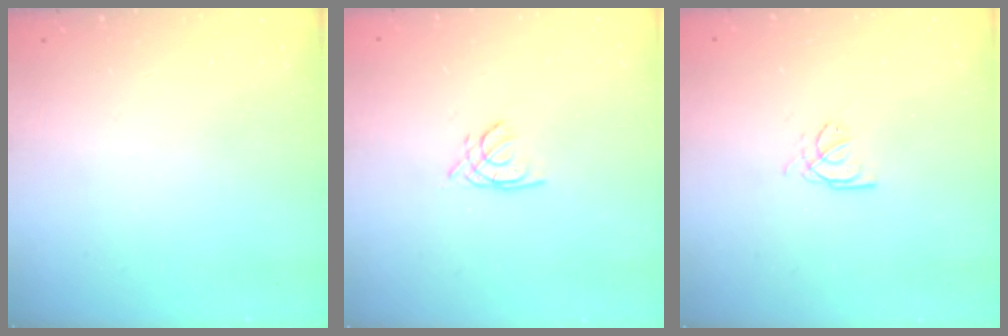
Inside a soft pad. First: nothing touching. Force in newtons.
{"total": 1.5, "press": 1.5, "slide": 0.1}
{"total": 2.7, "press": 2.7, "slide": 0.4}